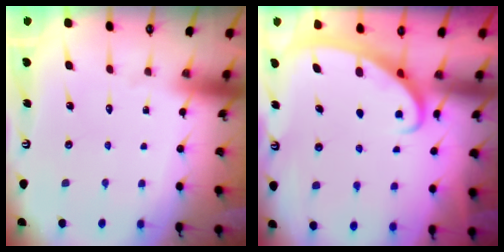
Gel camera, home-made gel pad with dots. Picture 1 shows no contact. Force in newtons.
{"total": 2.6, "press": 2.6, "slide": 0.4}